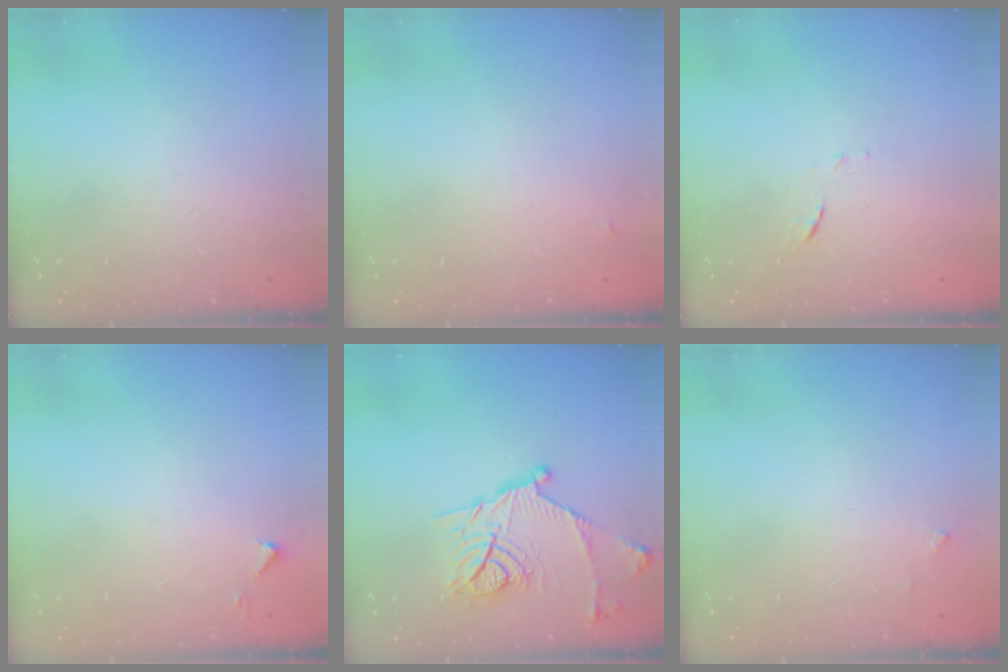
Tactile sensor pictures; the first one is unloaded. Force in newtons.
{"total": 2.8, "press": 2.8, "slide": 0.4}
{"total": 5.0, "press": 5.0, "slide": 0.6}
{"total": 2.8, "press": 2.8, "slide": 0.4}
{"total": 15.9, "press": 15.9, "slide": 0.3}
{"total": 2.6, "press": 2.6, "slide": 0.2}